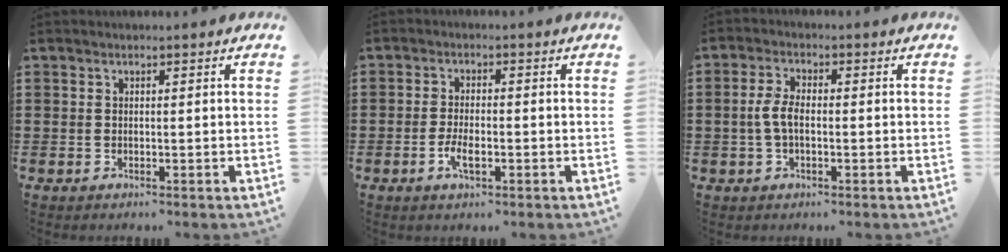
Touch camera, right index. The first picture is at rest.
{"total": 3.3, "force": [-1.3, 1.2, 2.7], "torque": [-0.059, -0.001, -0.026]}
{"total": 3.8, "force": [-0.5, 1.5, 3.5], "torque": [-0.085, -0.003, -0.016]}